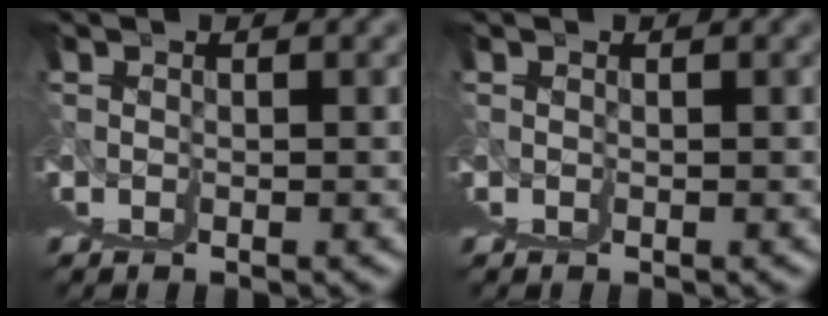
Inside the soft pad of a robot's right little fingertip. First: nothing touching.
{"total": 0.0}